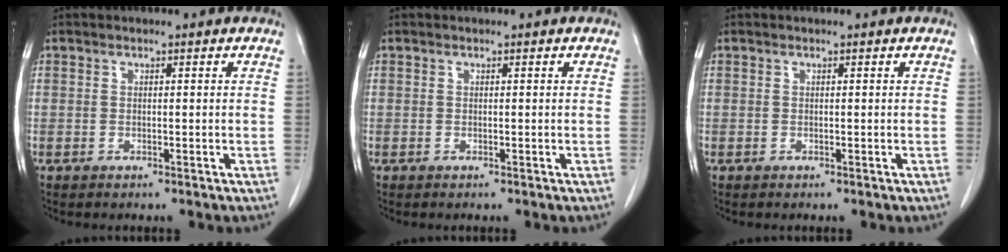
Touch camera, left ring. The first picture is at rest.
{"total": 0.0}
{"total": 0.0}